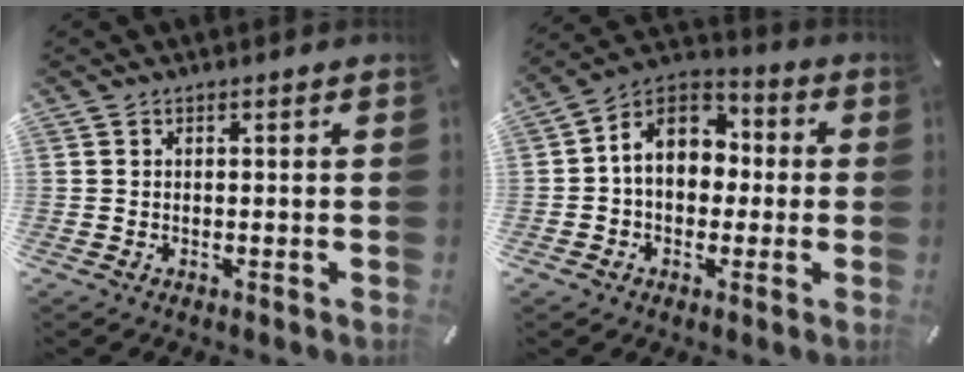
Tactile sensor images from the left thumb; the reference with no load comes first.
{"total": 10.7, "force": [0.7, 8.9, 5.8], "torque": [-0.114, 0.010, 0.012]}